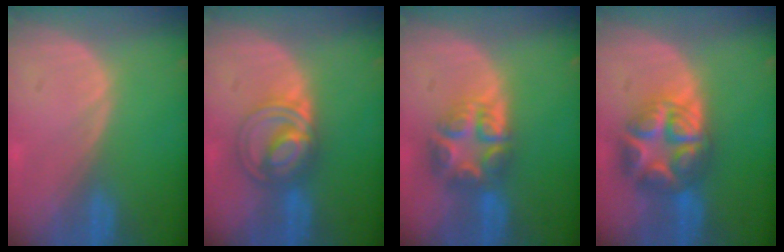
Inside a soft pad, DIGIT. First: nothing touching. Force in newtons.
{"total": 6.4, "press": 6.4, "slide": 0.3}
{"total": 7.9, "press": 6.8, "slide": 4.1}
{"total": 8.9, "press": 8.9, "slide": 0.4}